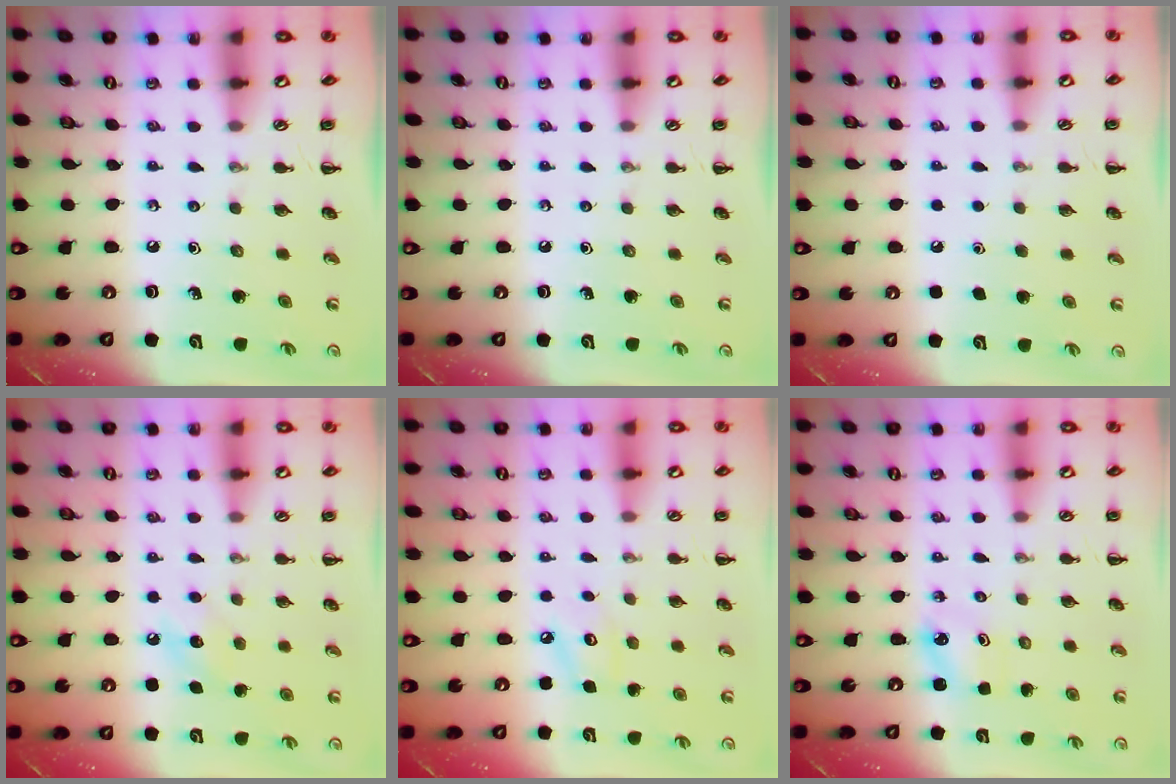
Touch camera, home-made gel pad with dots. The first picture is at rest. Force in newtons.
{"total": 0.0}
{"total": 1.8, "press": 1.7, "slide": 0.1}
{"total": 8.0, "press": 7.8, "slide": 1.7}
{"total": 4.2, "press": 4.1, "slide": 0.7}
{"total": 2.6, "press": 2.5, "slide": 0.7}